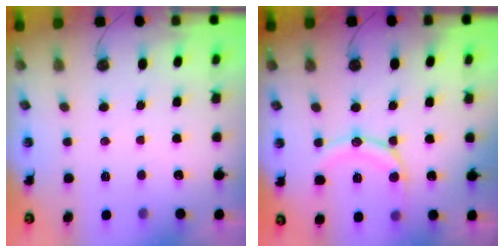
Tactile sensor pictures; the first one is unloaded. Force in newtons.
{"total": 13.5, "press": 13.4, "slide": 1.5}